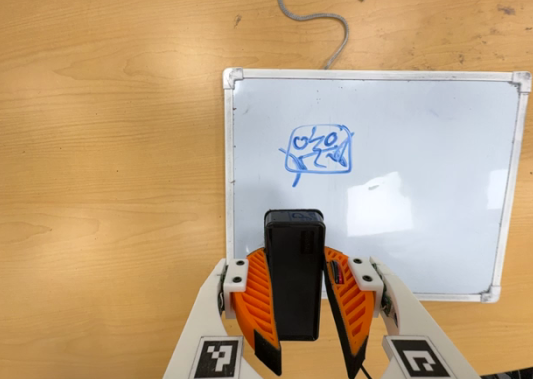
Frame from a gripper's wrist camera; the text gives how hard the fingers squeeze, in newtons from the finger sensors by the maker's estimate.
{"total": 9.8, "left": 8.1, "right": 11.4}